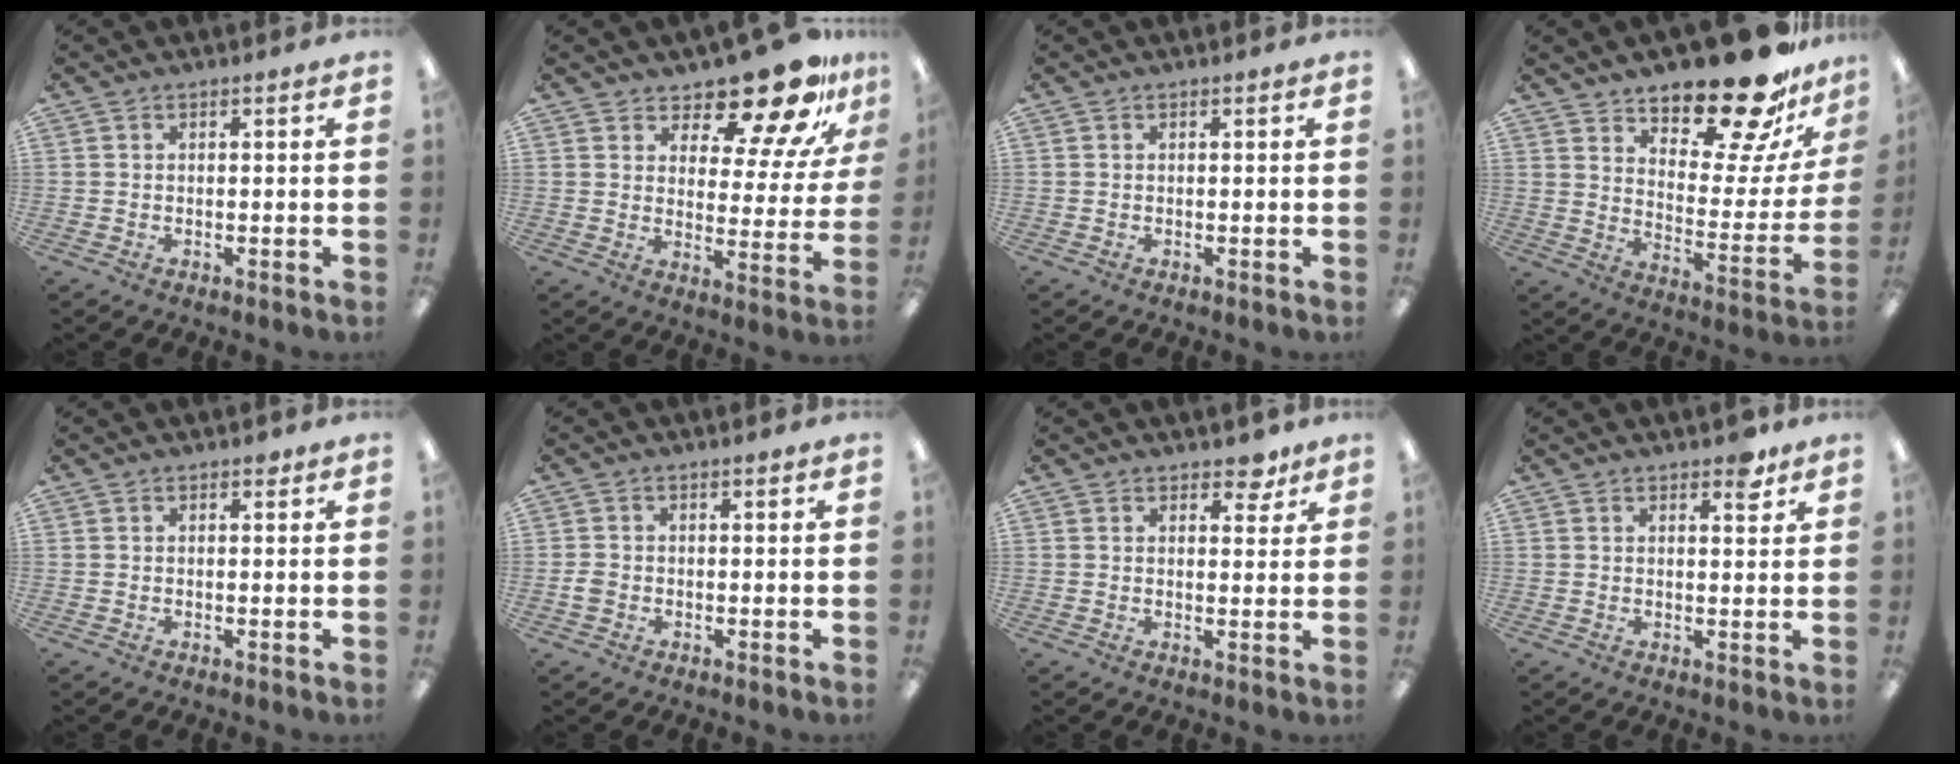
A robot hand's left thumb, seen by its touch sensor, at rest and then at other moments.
{"total": 16.6, "force": [13.8, 5.3, 7.6], "torque": [-0.111, -0.107, 0.231]}
{"total": 0.0}
{"total": 21.4, "force": [17.6, 6.9, 10.1], "torque": [-0.135, -0.130, 0.291]}
{"total": 0.8, "force": [0.6, 0.4, 0.4], "torque": [0.000, -0.001, 0.008]}
{"total": 2.1, "force": [-0.5, 1.7, 1.0], "torque": [-0.017, 0.004, -0.010]}
{"total": 4.4, "force": [3.2, 2.3, 1.8], "torque": [-0.003, -0.016, 0.052]}
{"total": 4.3, "force": [2.9, 1.9, 2.6], "torque": [-0.016, -0.014, 0.044]}